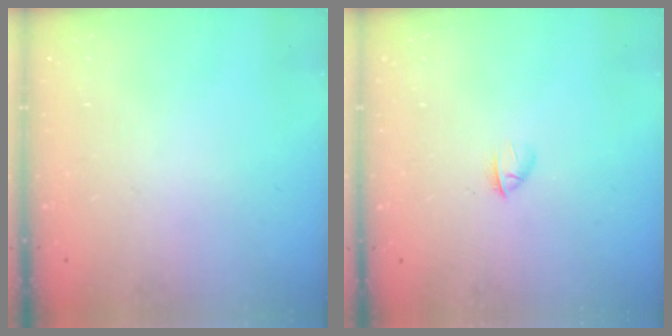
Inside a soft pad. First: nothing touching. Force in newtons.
{"total": 1.7, "press": 1.6, "slide": 0.5}